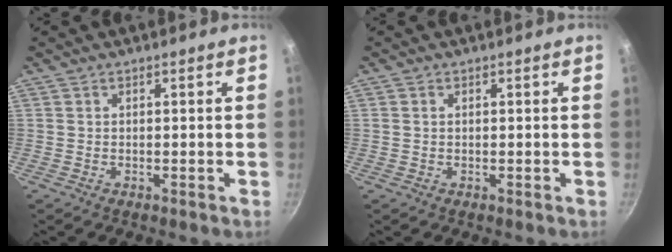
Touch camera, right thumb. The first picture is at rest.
{"total": 0.6, "force": [0.1, 0.4, 0.4], "torque": [-0.007, 0.001, 0.002]}